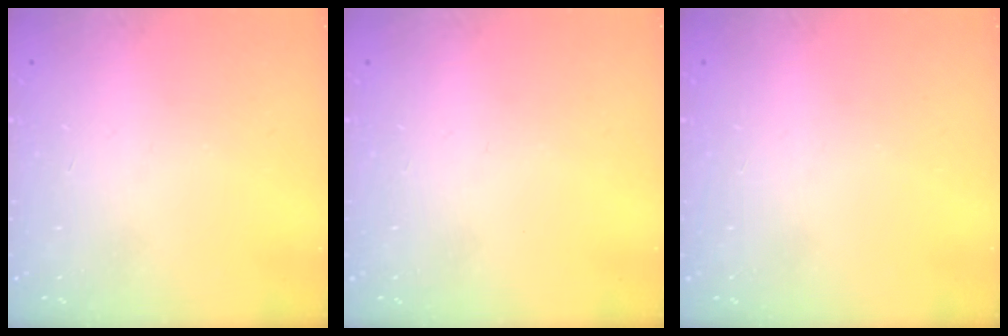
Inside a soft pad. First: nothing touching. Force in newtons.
{"total": 0.0}
{"total": 0.0}